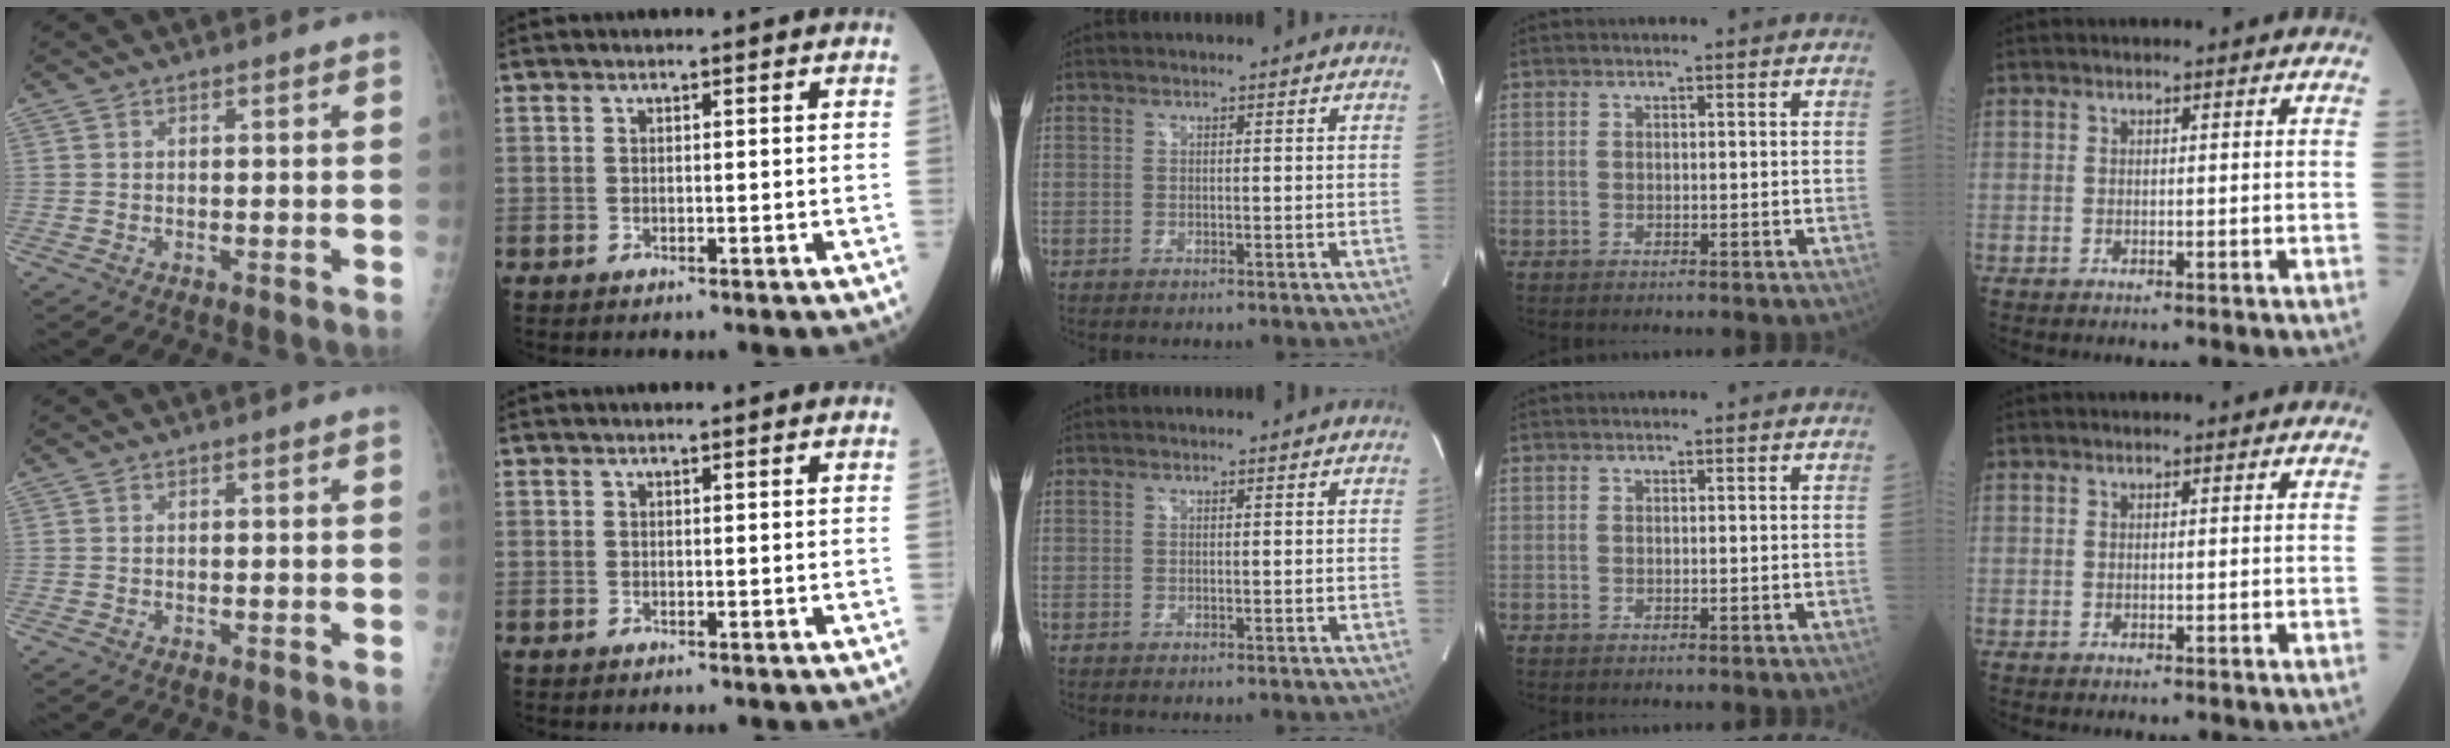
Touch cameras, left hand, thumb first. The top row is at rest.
{}